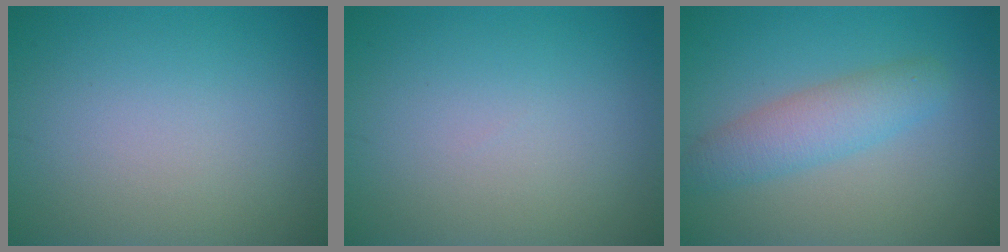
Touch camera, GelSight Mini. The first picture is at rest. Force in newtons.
{"total": 0.0}
{"total": 3.7, "press": 3.7, "slide": 0.1}